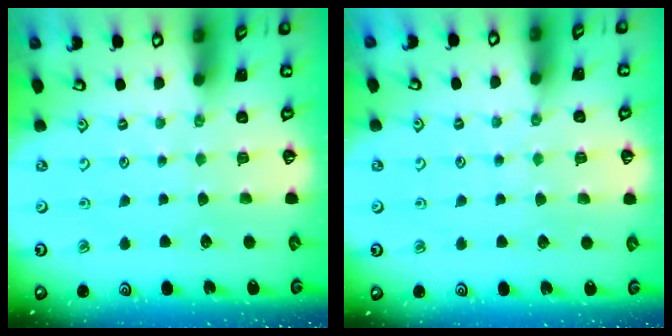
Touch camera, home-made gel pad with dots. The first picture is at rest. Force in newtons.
{"total": 2.9, "press": 2.9, "slide": 0.5}